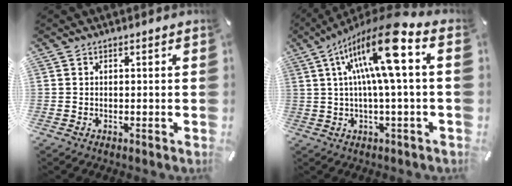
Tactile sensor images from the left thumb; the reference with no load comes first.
{"total": 17.2, "force": [5.2, 3.2, 16.1], "torque": [-0.305, -0.017, 0.070]}